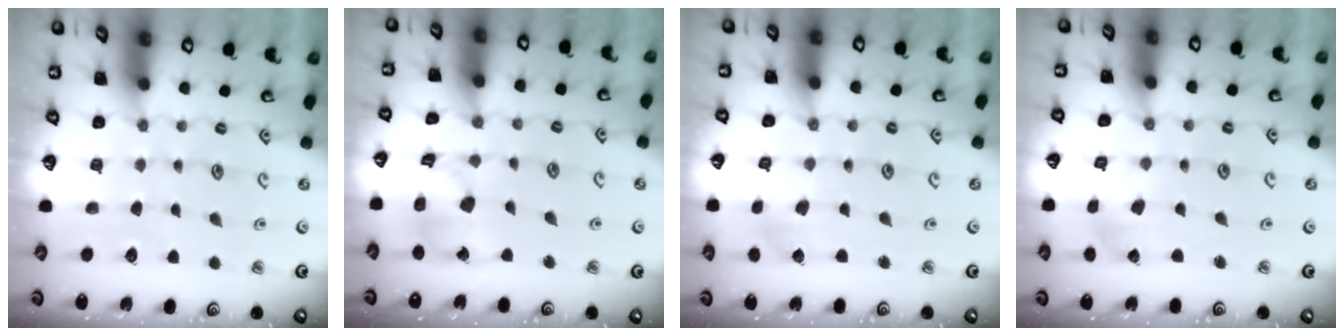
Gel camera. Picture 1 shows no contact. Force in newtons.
{"total": 12.8, "press": 12.8, "slide": 1.4}
{"total": 1.8, "press": 1.8, "slide": 0.3}
{"total": 1.0, "press": 1.0, "slide": 0.1}